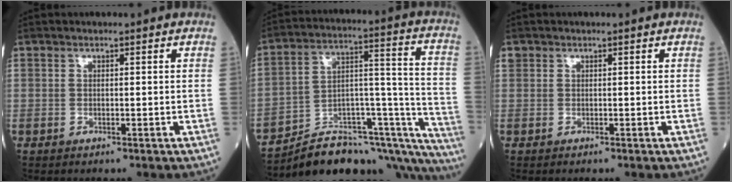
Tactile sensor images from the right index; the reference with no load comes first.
{"total": 26.6, "force": [-23.6, 5.9, 10.6], "torque": [-0.081, 0.048, -0.335]}
{"total": 0.6, "force": [0.1, 0.6, 0.1], "torque": [-0.001, 0.008, 0.001]}